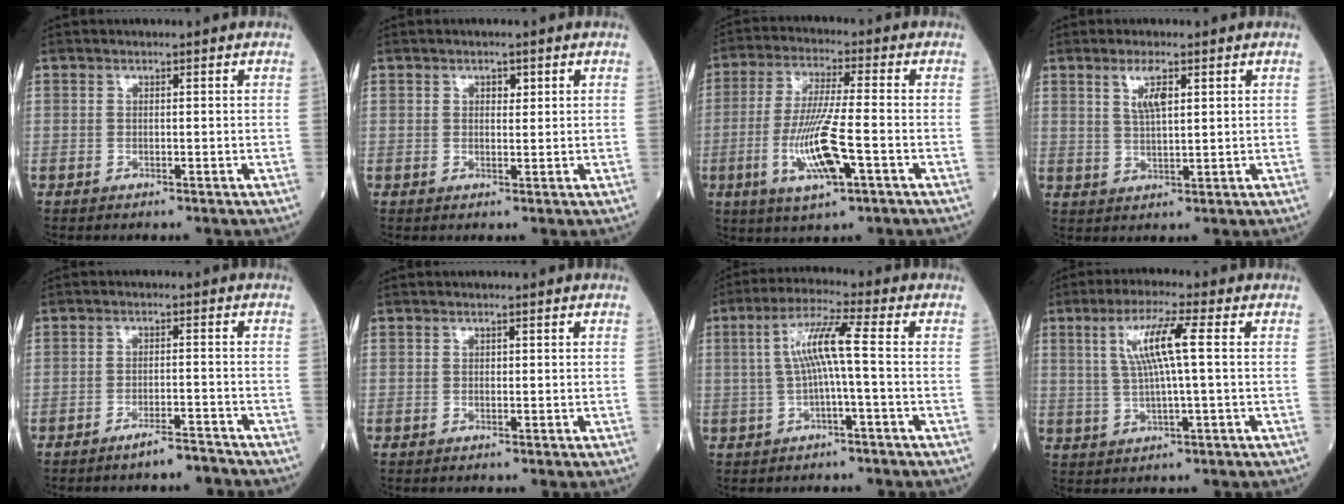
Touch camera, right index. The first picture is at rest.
{"total": 1.5, "force": [0.7, 0.8, 1.0], "torque": [-0.011, 0.000, 0.009]}
{"total": 11.3, "force": [-3.4, 0.9, 10.7], "torque": [-0.217, -0.013, -0.064]}
{"total": 4.0, "force": [1.9, 0.8, 3.5], "torque": [-0.071, 0.002, 0.038]}
{"total": 3.5, "force": [-3.2, 0.2, 1.4], "torque": [-0.024, -0.002, -0.053]}
{"total": 0.0}
{"total": 7.0, "force": [0.0, -0.2, 7.0], "torque": [-0.133, 0.021, 0.000]}
{"total": 7.5, "force": [1.7, 0.0, 7.3], "torque": [-0.141, 0.008, 0.034]}